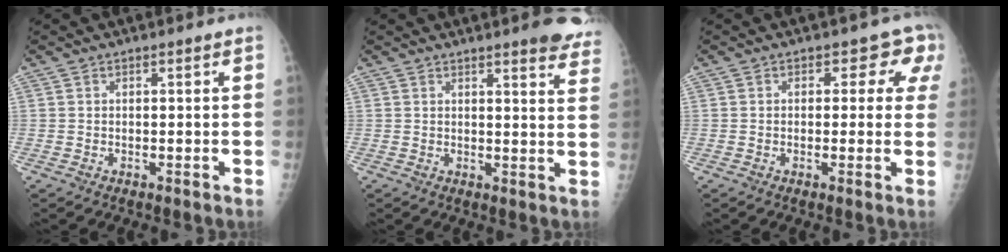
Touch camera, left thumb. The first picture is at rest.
{"total": 9.4, "force": [7.6, 1.5, 5.3], "torque": [-0.037, -0.036, 0.068]}
{"total": 5.0, "force": [2.0, 3.4, 3.0], "torque": [0.011, -0.001, 0.010]}